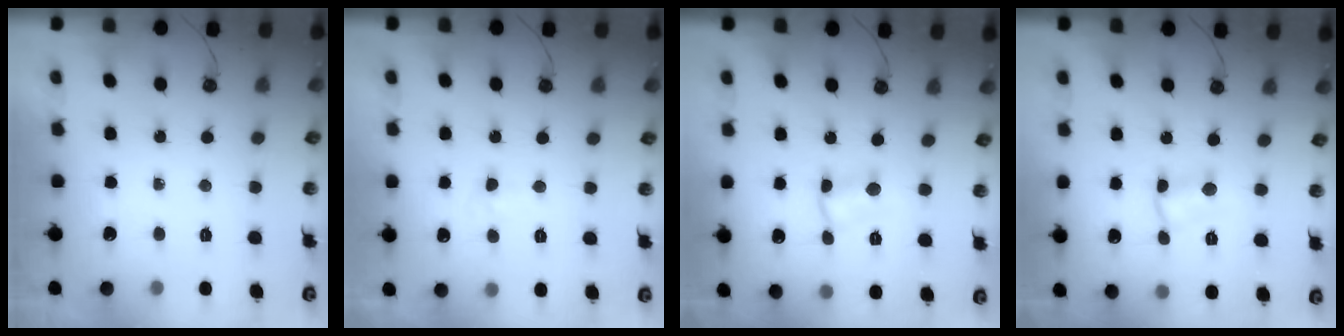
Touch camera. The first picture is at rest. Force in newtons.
{"total": 4.3, "press": 2.6, "slide": 3.4}
{"total": 2.6, "press": 2.6, "slide": 0.5}
{"total": 2.6, "press": 2.6, "slide": 0.5}